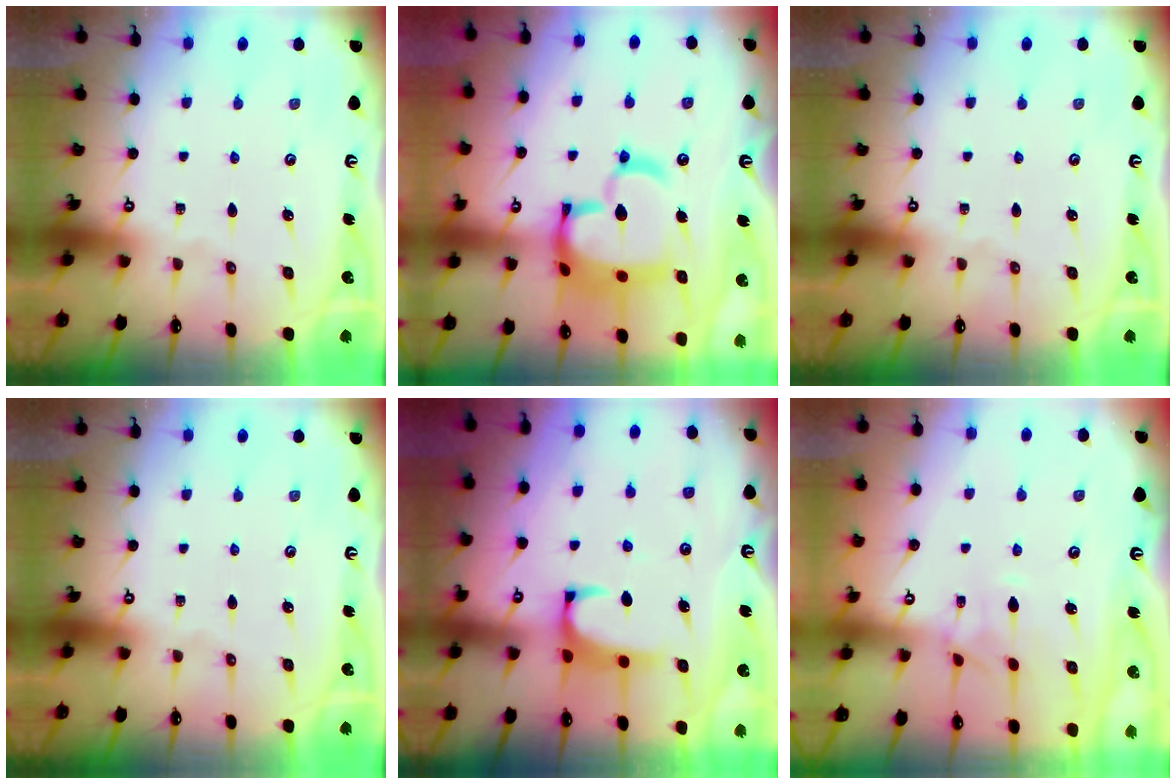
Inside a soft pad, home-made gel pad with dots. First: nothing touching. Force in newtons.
{"total": 16.7, "press": 16.6, "slide": 1.7}
{"total": 0.0}
{"total": 0.0}
{"total": 1.9, "press": 1.8, "slide": 0.7}
{"total": 1.0, "press": 0.4, "slide": 0.9}